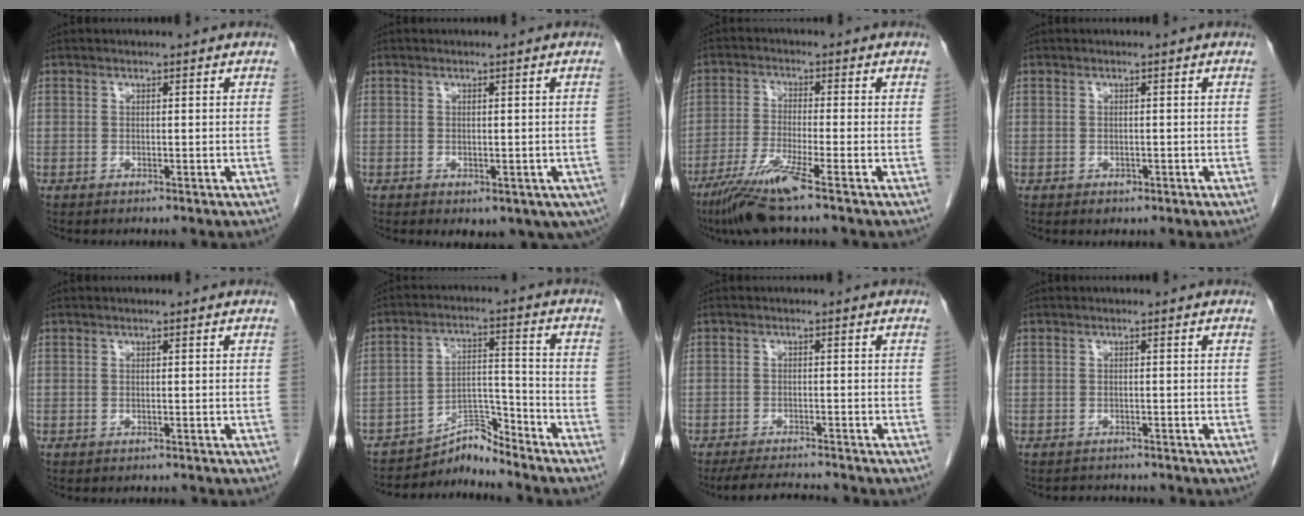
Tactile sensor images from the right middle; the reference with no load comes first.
{"total": 8.6, "force": [-3.9, 4.9, 5.9], "torque": [-0.073, -0.014, -0.043]}
{"total": 8.4, "force": [-5.3, -0.7, 6.5], "torque": [-0.126, -0.029, -0.104]}
{"total": 1.0, "force": [-0.5, 0.7, 0.5], "torque": [-0.007, 0.001, -0.003]}
{"total": 1.1, "force": [-1.1, 0.2, 0.1], "torque": [-0.007, -0.002, -0.014]}
{"total": 6.0, "force": [-6.0, -0.3, -0.5], "torque": [0.011, 0.022, -0.100]}
{"total": 6.4, "force": [-6.1, 0.5, 1.9], "torque": [-0.031, -0.009, -0.098]}
{"total": 3.1, "force": [-2.9, 1.1, 0.2], "torque": [-0.002, -0.003, -0.040]}